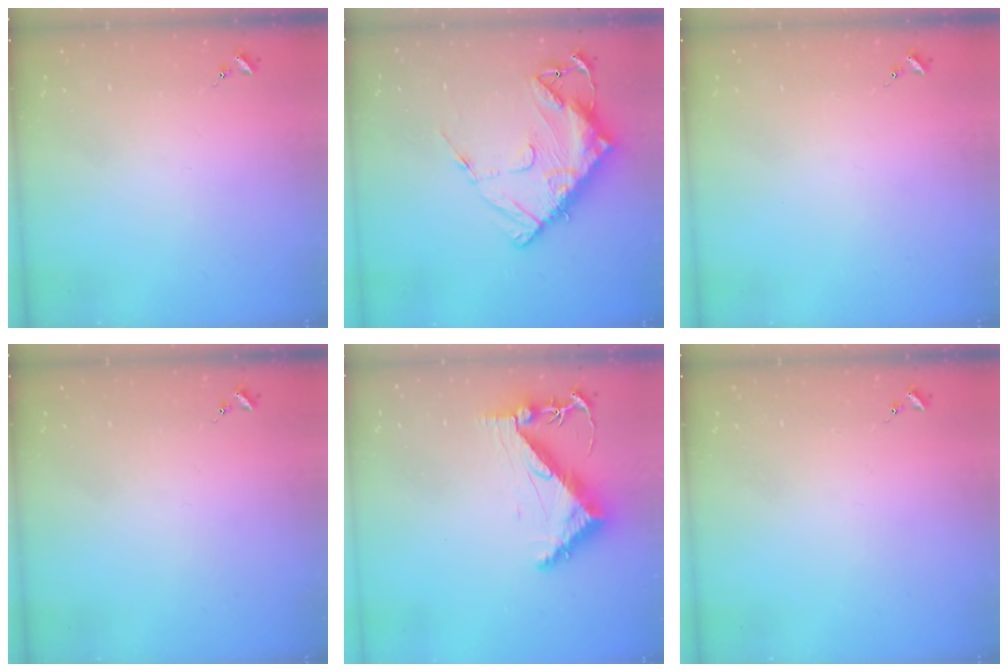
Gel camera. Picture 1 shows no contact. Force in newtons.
{"total": 16.9, "press": 16.8, "slide": 1.8}
{"total": 0.0}
{"total": 0.0}
{"total": 7.8, "press": 7.7, "slide": 1.0}
{"total": 0.0}